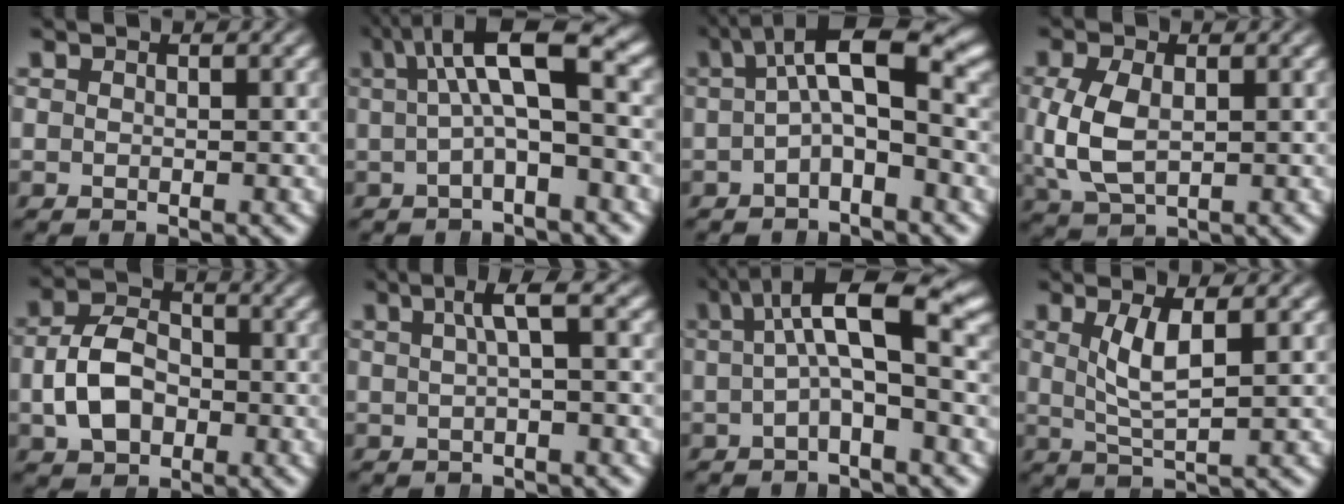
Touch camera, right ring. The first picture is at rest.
{"total": 6.3, "force": [1.3, 2.3, 5.7], "torque": [-0.097, 0.017, 0.014]}
{"total": 5.2, "force": [0.7, 2.3, 4.6], "torque": [-0.083, 0.004, 0.006]}
{"total": 5.1, "force": [-0.1, 3.7, 3.5], "torque": [-0.104, -0.016, 0.016]}
{"total": 6.0, "force": [-1.1, 4.6, 3.7], "torque": [-0.068, -0.011, -0.010]}
{"total": 2.6, "force": [0.9, 0.0, 2.4], "torque": [-0.028, 0.018, 0.012]}
{"total": 6.0, "force": [1.1, 2.1, 5.5], "torque": [-0.093, 0.012, 0.011]}
{"total": 3.6, "force": [0.7, 1.2, 3.4], "torque": [-0.068, -0.015, 0.024]}